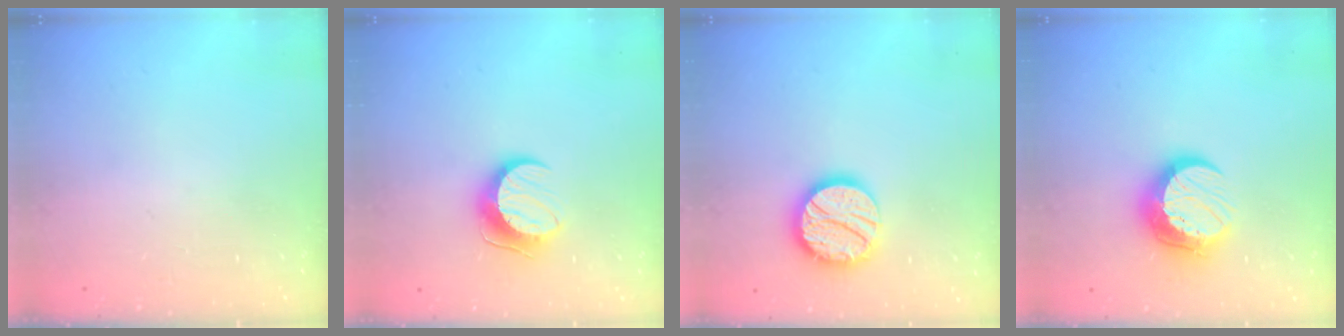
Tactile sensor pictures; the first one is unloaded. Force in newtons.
{"total": 10.1, "press": 10.1, "slide": 0.4}
{"total": 16.5, "press": 16.5, "slide": 1.4}
{"total": 11.5, "press": 11.5, "slide": 0.8}